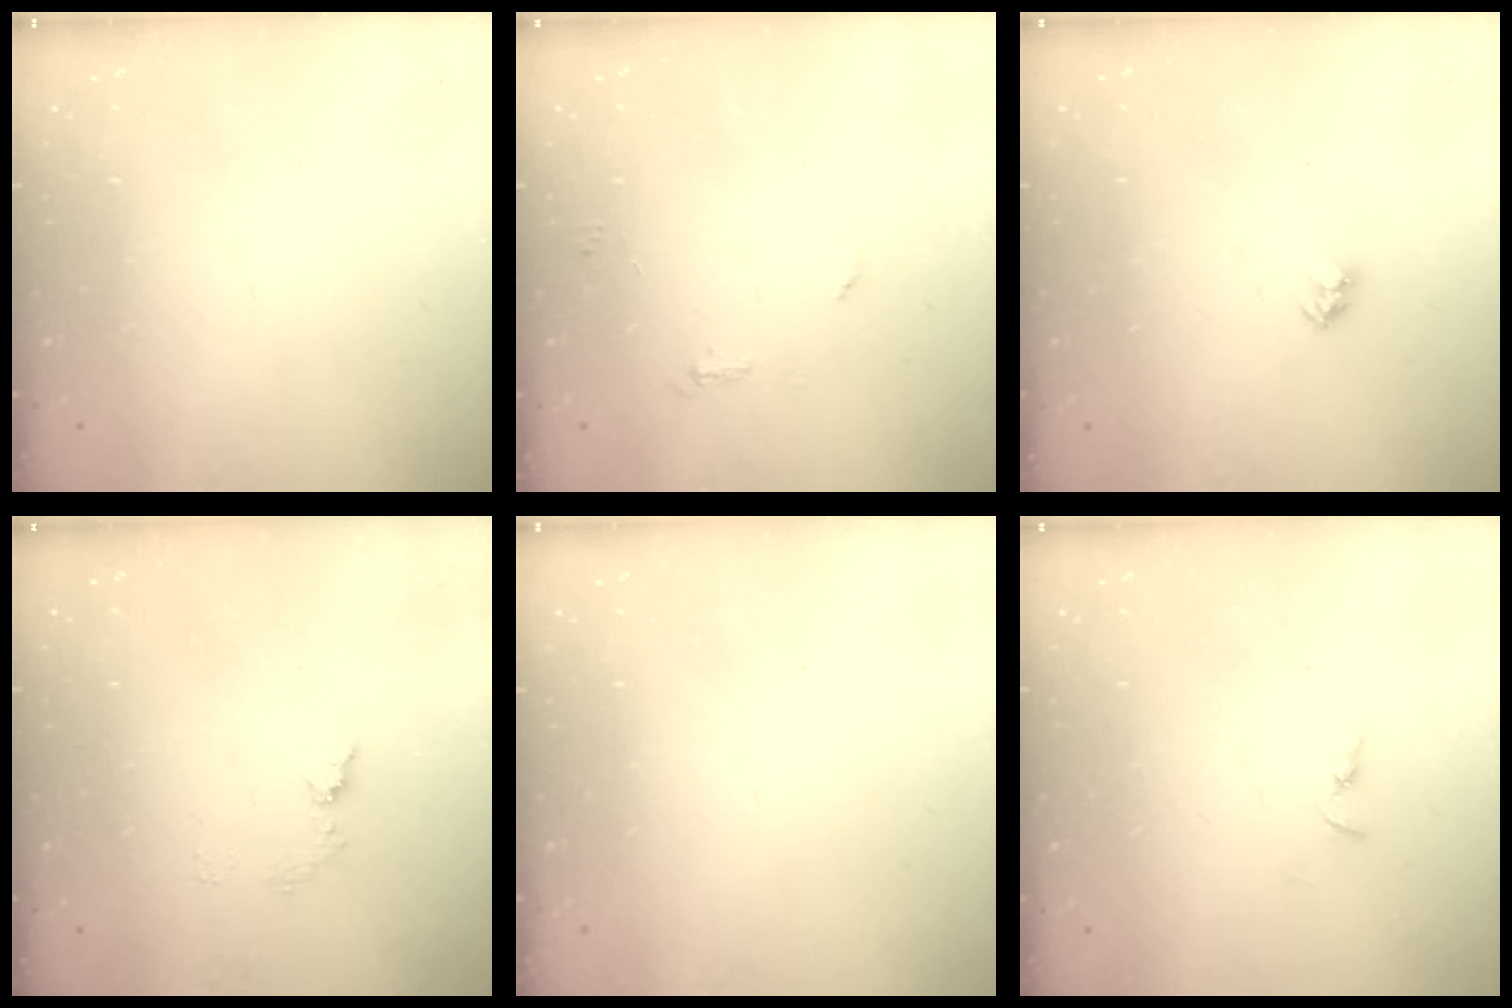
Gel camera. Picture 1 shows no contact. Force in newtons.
{"total": 5.6, "press": 5.6, "slide": 0.4}
{"total": 2.4, "press": 2.4, "slide": 0.2}
{"total": 6.4, "press": 6.4, "slide": 0.7}
{"total": 0.0}
{"total": 2.2, "press": 2.2, "slide": 0.2}